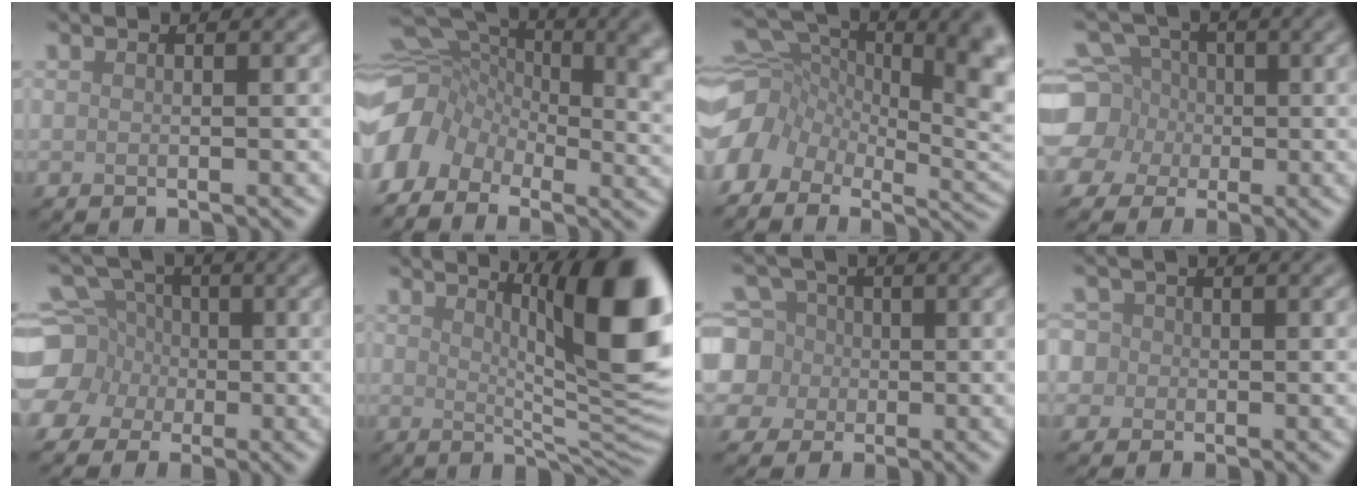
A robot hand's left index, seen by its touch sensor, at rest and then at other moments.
{"total": 11.7, "force": [-2.0, 8.9, 7.3], "torque": [-0.148, -0.016, -0.033]}
{"total": 11.8, "force": [-1.4, 8.2, 8.3], "torque": [-0.155, -0.020, -0.010]}
{"total": 8.3, "force": [-0.3, 7.6, 3.2], "torque": [-0.097, 0.022, -0.043]}
{"total": 10.0, "force": [-1.1, 9.0, 4.2], "torque": [-0.122, 0.016, -0.054]}
{"total": 11.4, "force": [3.7, 2.6, 10.4], "torque": [-0.129, -0.006, 0.057]}
{"total": 8.2, "force": [0.5, 7.5, 3.1], "torque": [-0.083, 0.030, -0.022]}
{"total": 3.8, "force": [0.6, 3.6, 1.2], "torque": [-0.019, 0.035, -0.014]}